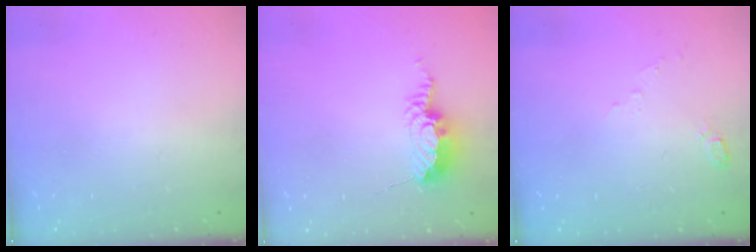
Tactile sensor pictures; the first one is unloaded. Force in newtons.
{"total": 9.2, "press": 9.2, "slide": 0.2}
{"total": 4.4, "press": 4.3, "slide": 1.0}